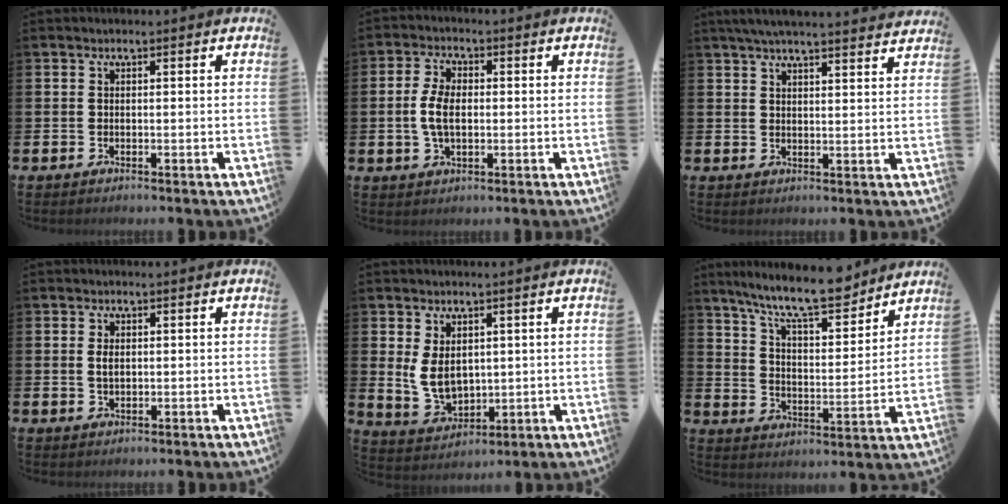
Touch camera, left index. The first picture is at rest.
{"total": 4.9, "force": [0.1, 2.7, 4.0], "torque": [-0.078, 0.006, -0.002]}
{"total": 4.9, "force": [4.7, 0.0, 1.4], "torque": [-0.037, -0.017, 0.084]}
{"total": 1.5, "force": [0.4, 0.9, 1.2], "torque": [-0.009, 0.001, 0.002]}
{"total": 5.3, "force": [1.6, 3.6, 3.6], "torque": [-0.061, -0.002, 0.029]}
{"total": 11.5, "force": [10.2, 2.0, 4.8], "torque": [-0.109, -0.059, 0.179]}